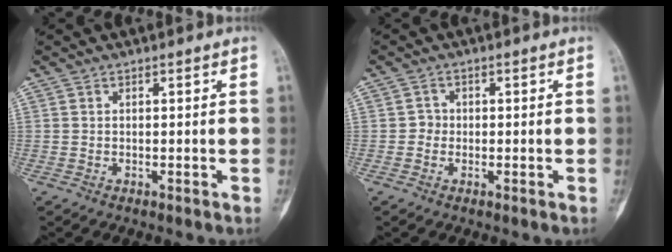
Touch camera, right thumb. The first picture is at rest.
{"total": 1.7, "force": [-0.3, 1.6, 0.4], "torque": [0.005, 0.008, -0.011]}